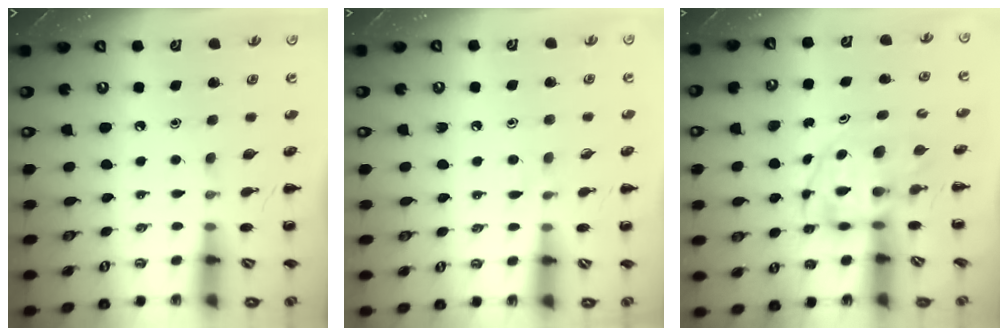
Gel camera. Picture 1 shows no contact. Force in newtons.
{"total": 4.7, "press": 4.3, "slide": 1.9}
{"total": 3.5, "press": 3.4, "slide": 0.5}